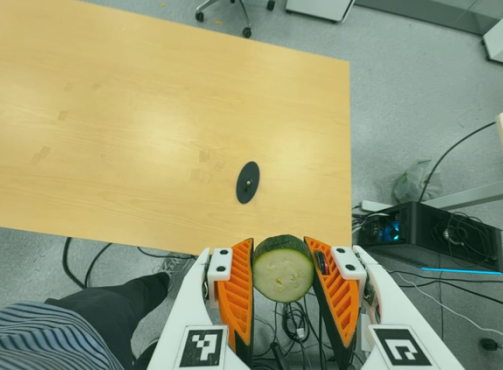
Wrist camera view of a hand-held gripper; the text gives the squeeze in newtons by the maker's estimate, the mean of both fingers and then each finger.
{"total": 12.9, "left": 12.2, "right": 13.6}